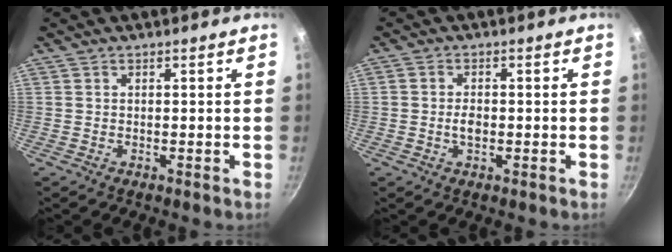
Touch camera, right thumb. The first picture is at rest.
{"total": 2.7, "force": [-0.4, 1.6, 2.1], "torque": [-0.038, 0.007, -0.009]}